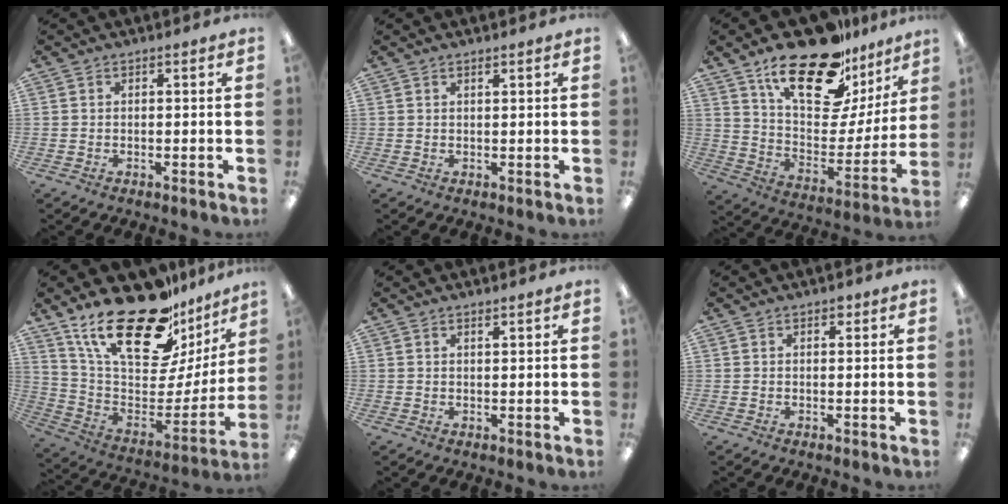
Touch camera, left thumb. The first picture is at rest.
{"total": 1.0, "force": [0.9, 0.2, 0.5], "torque": [-0.012, 0.000, 0.015]}
{"total": 24.1, "force": [16.9, 10.2, 13.9], "torque": [-0.222, -0.110, 0.291]}
{"total": 27.5, "force": [19.1, 11.0, 16.4], "torque": [-0.275, -0.124, 0.335]}
{"total": 1.2, "force": [1.0, 0.3, 0.6], "torque": [-0.004, -0.004, 0.017]}
{"total": 1.4, "force": [1.0, 0.6, 0.8], "torque": [-0.010, -0.002, 0.015]}